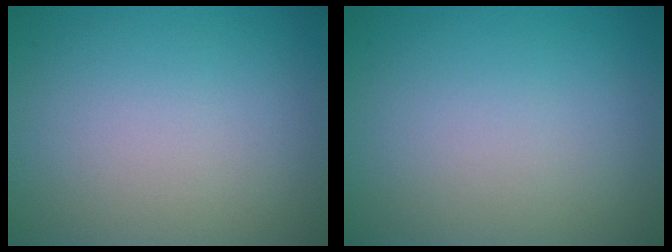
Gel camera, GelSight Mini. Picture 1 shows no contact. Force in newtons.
{"total": 0.0}